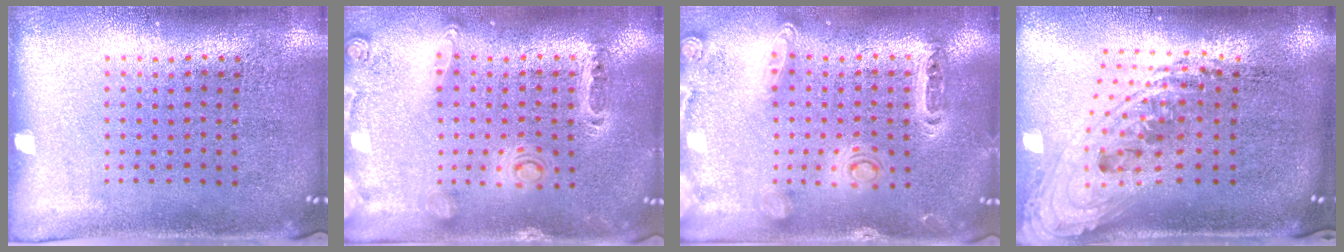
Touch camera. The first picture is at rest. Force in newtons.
{"total": 0.6, "press": 0.6, "slide": 0.3}
{"total": 1.4, "press": 1.4, "slide": 0.3}
{"total": 2.3, "press": 1.7, "slide": 1.6}